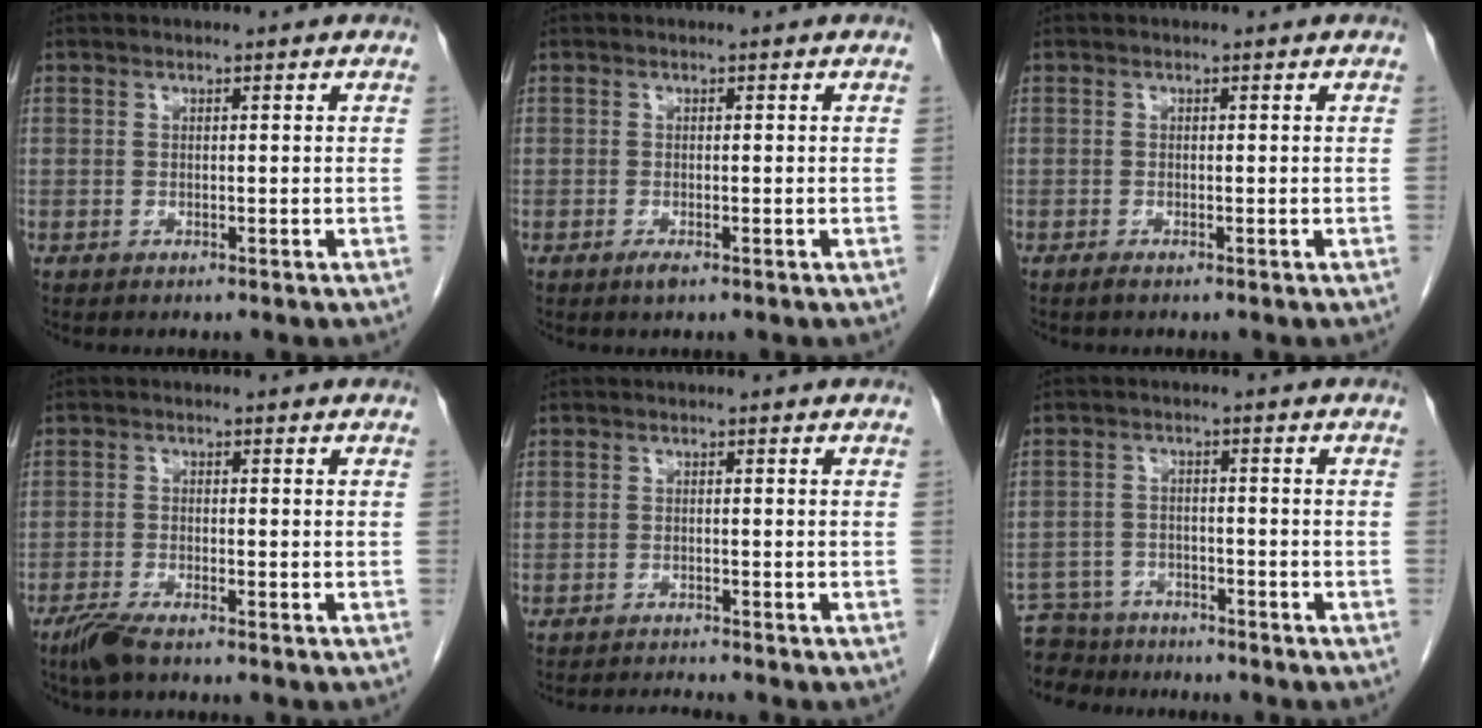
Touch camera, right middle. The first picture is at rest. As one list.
[{"total": 1.1, "force": [-0.7, 0.2, 0.8], "torque": [-0.017, -0.003, -0.011]}, {"total": 0.8, "force": [-0.6, 0.0, 0.5], "torque": [-0.012, -0.002, -0.011]}, {"total": 3.7, "force": [-2.9, 0.6, 2.2], "torque": [-0.051, -0.008, -0.057]}, {"total": 2.5, "force": [-2.3, -0.8, -0.1], "torque": [-0.001, -0.015, -0.038]}, {"total": 9.0, "force": [-8.3, 3.5, 1.1], "torque": [-0.026, 0.006, -0.131]}]